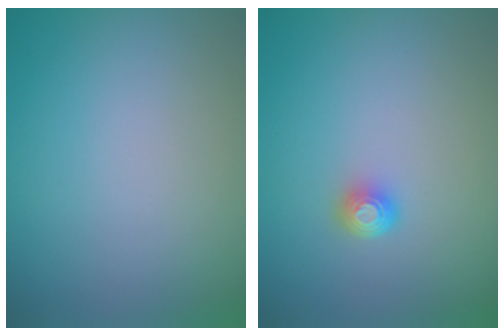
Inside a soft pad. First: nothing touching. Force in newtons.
{"total": 1.6, "press": 1.2, "slide": 1.2}